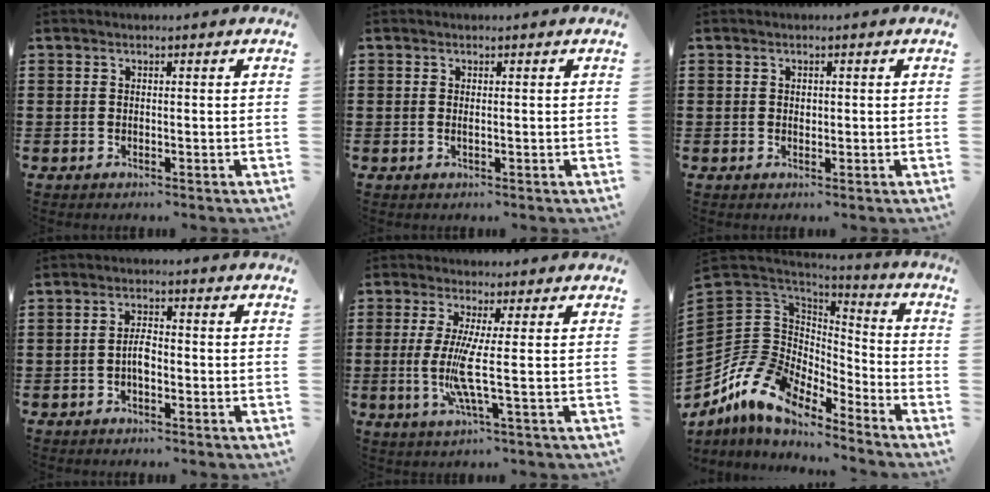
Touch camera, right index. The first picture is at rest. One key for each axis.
{"total": 0.5, "fx": 0.0, "fy": 0.0, "fz": 0.5, "tx": -0.011, "ty": -0.004, "tz": 0.001}
{"total": 0.8, "fx": 0.2, "fy": 0.6, "fz": 0.5, "tx": -0.011, "ty": 0.002, "tz": 0.003}
{"total": 3.0, "fx": -0.9, "fy": 1.2, "fz": 2.6, "tx": -0.056, "ty": 0.002, "tz": -0.019}
{"total": 6.8, "fx": -0.1, "fy": -0.5, "fz": 6.8, "tx": -0.147, "ty": -0.026, "tz": -0.010}
{"total": 11.2, "fx": -7.6, "fy": 7.2, "fz": 3.9, "tx": -0.134, "ty": -0.013, "tz": -0.153}